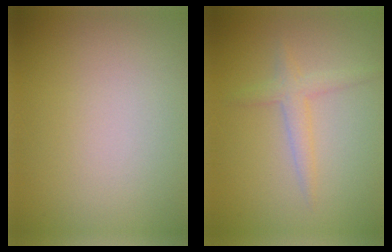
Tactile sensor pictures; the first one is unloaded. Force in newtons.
{"total": 2.0, "press": 2.0, "slide": 0.1}